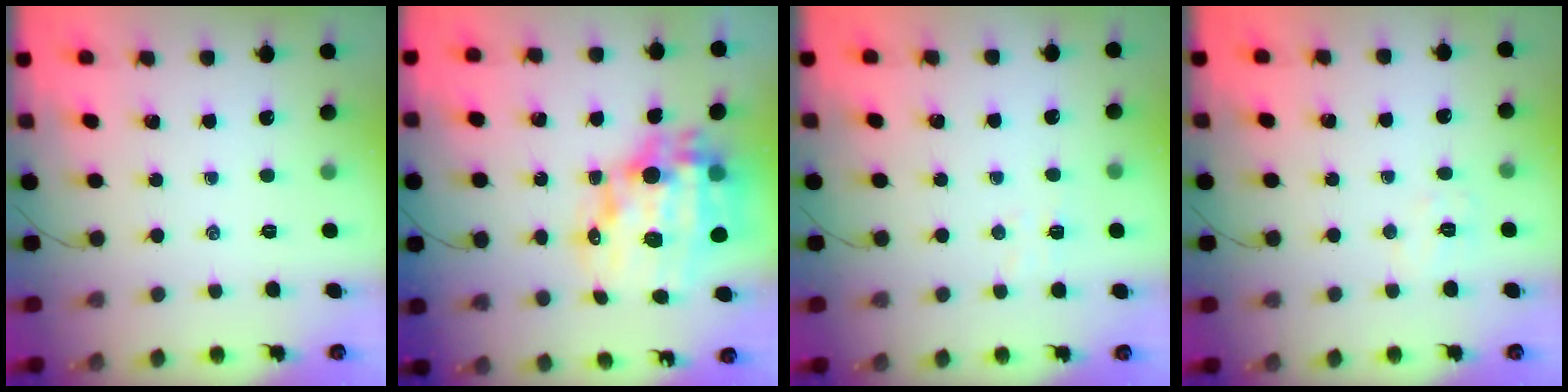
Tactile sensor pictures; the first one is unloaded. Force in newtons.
{"total": 19.0, "press": 18.5, "slide": 4.4}
{"total": 3.8, "press": 3.7, "slide": 0.5}
{"total": 5.4, "press": 5.2, "slide": 1.1}